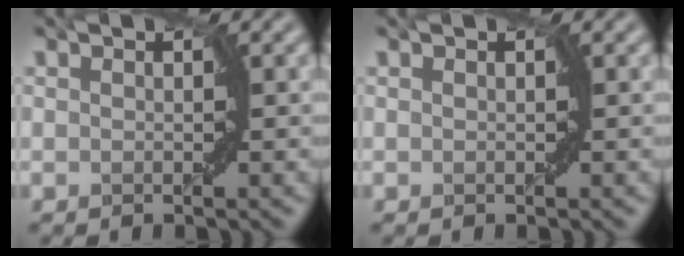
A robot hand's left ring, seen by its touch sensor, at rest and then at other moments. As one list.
[{"total": 0.0}]